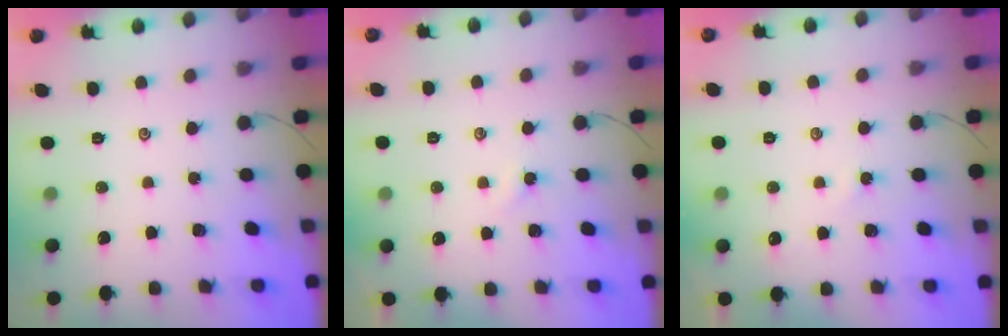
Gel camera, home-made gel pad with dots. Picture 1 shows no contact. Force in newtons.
{"total": 1.7, "press": 1.6, "slide": 0.4}
{"total": 2.8, "press": 2.8, "slide": 0.5}